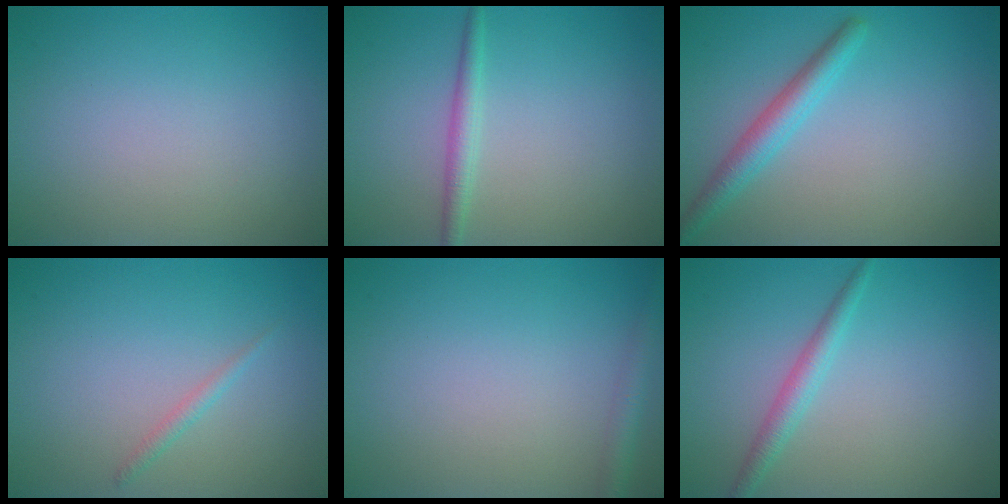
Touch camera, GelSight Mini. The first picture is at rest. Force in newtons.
{"total": 1.7, "press": 1.7, "slide": 0.1}
{"total": 2.8, "press": 2.8, "slide": 0.1}
{"total": 0.9, "press": 0.9, "slide": 0.1}
{"total": 1.8, "press": 1.8, "slide": 0.1}
{"total": 2.0, "press": 2.0, "slide": 0.1}